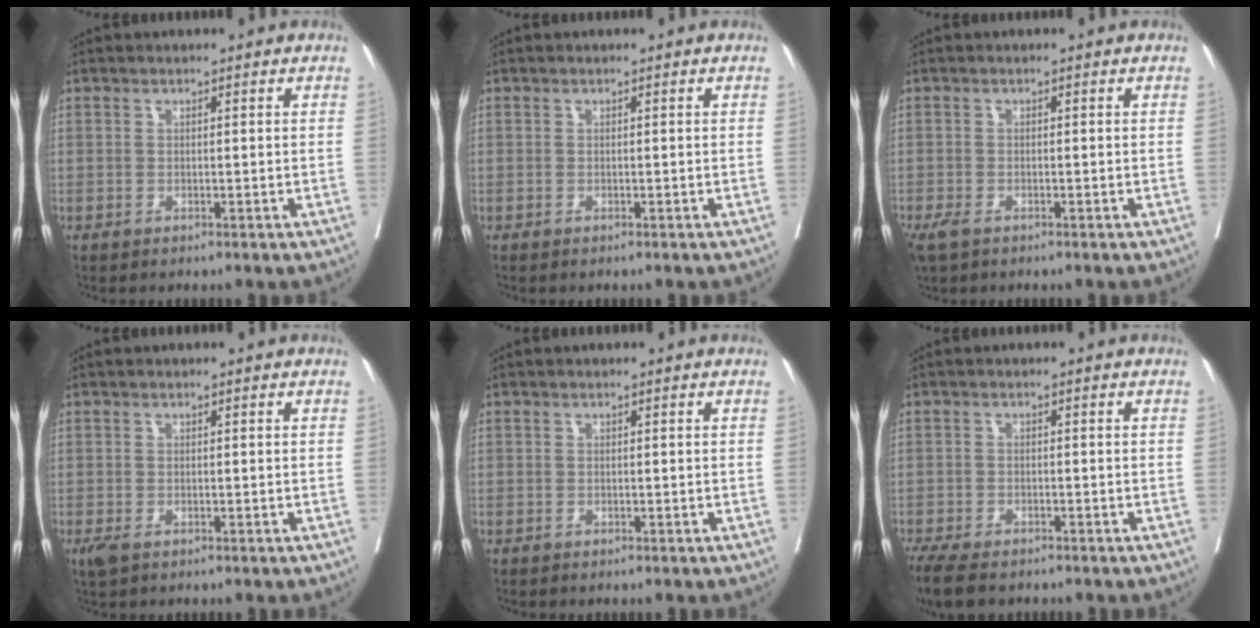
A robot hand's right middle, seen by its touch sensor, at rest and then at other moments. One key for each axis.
{"total": 0.0}
{"total": 2.9, "fx": -1.9, "fy": 1.3, "fz": 1.7, "tx": -0.042, "ty": -0.009, "tz": -0.032}
{"total": 2.0, "fx": -1.1, "fy": 1.0, "fz": 1.3, "tx": -0.033, "ty": -0.007, "tz": -0.014}
{"total": 0.0}
{"total": 8.0, "fx": -6.3, "fy": 2.6, "fz": 4.1, "tx": -0.071, "ty": -0.015, "tz": -0.100}